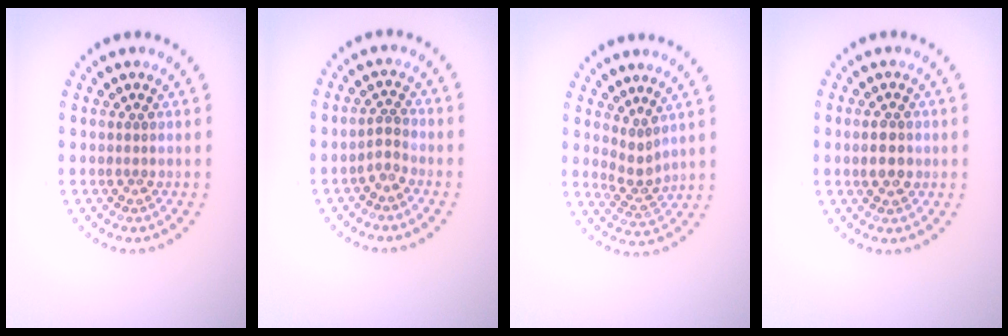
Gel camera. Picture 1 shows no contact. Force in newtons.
{"total": 1.5, "press": 1.1, "slide": 1.0}
{"total": 2.0, "press": 1.4, "slide": 1.5}
{"total": 2.0, "press": 2.0, "slide": 0.1}